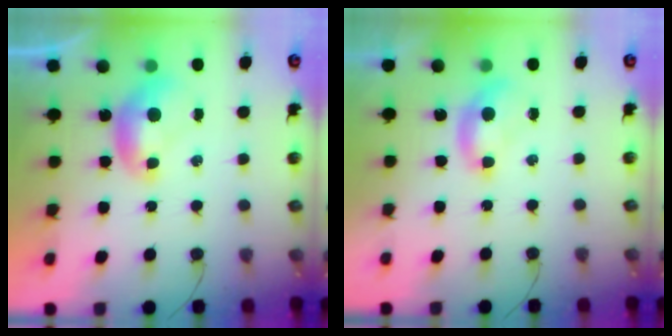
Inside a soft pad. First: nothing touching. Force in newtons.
{"total": 1.2, "press": 1.1, "slide": 0.5}